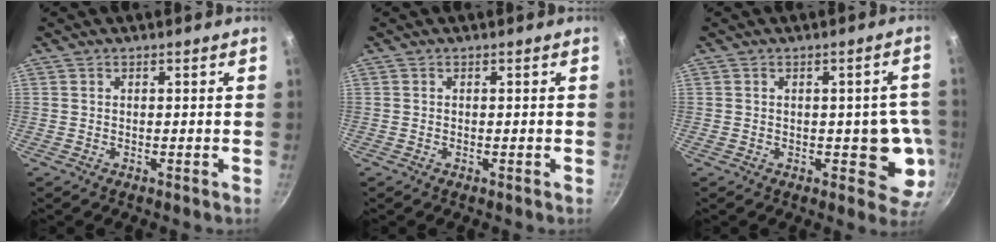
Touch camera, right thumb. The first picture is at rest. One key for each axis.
{"total": 0.0}
{"total": 8.0, "fx": -1.4, "fy": 4.5, "fz": 6.5, "tx": -0.027, "ty": 0.003, "tz": -0.017}